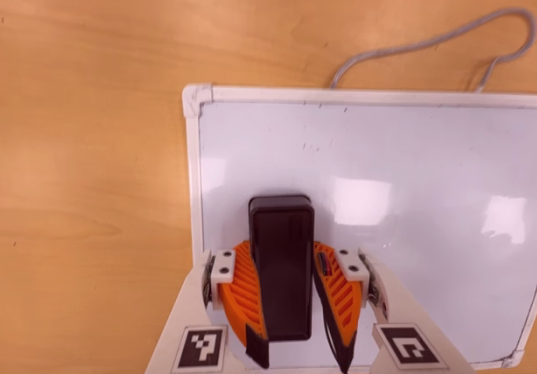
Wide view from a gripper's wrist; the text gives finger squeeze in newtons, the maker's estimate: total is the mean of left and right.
{"total": 15.5, "left": 15.3, "right": 15.8}